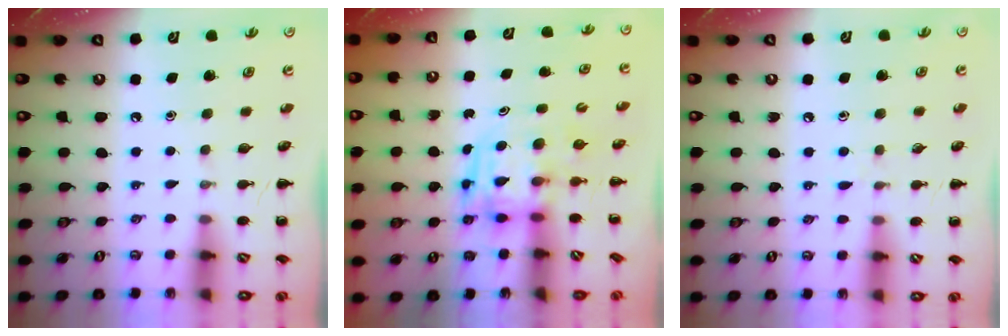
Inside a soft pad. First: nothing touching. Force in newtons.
{"total": 3.9, "press": 3.9, "slide": 0.7}
{"total": 4.0, "press": 3.5, "slide": 2.0}